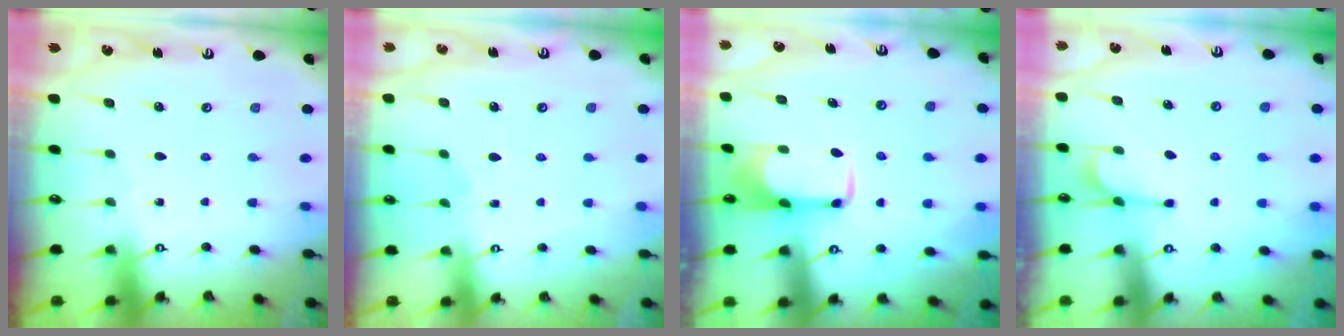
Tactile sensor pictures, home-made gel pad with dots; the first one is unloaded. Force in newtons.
{"total": 2.7, "press": 2.5, "slide": 1.0}
{"total": 1.8, "press": 1.8, "slide": 0.5}
{"total": 5.3, "press": 5.2, "slide": 1.3}